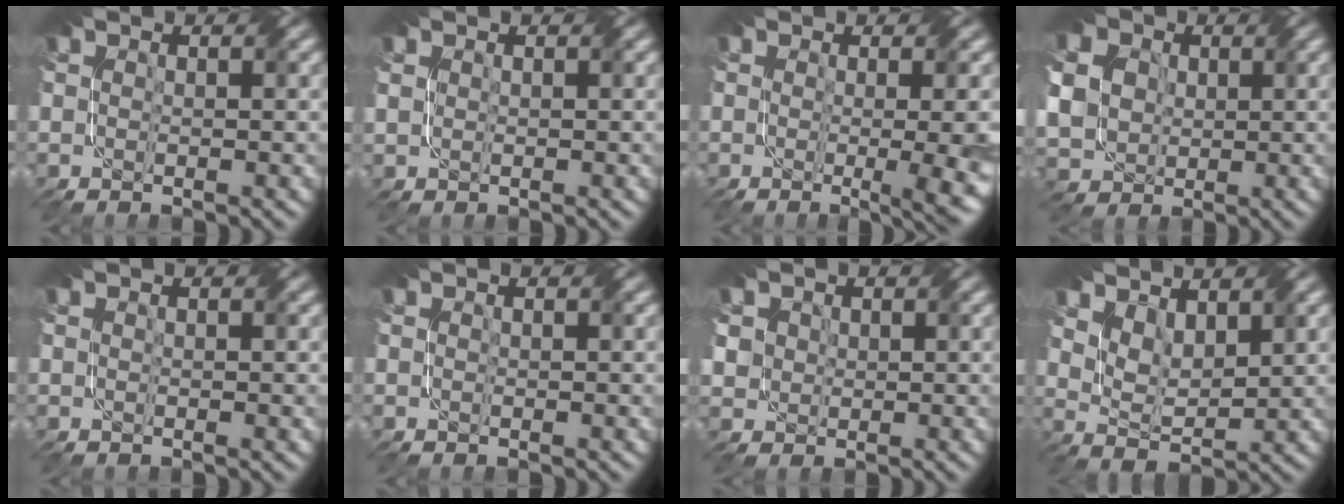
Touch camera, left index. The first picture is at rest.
{"total": 0.6, "force": [0.5, 0.3, -0.3], "torque": [-0.001, 0.002, 0.012]}
{"total": 8.1, "force": [-0.8, 3.3, 7.3], "torque": [-0.045, 0.000, -0.012]}
{"total": 9.8, "force": [2.8, 8.1, 4.7], "torque": [-0.131, 0.025, 0.050]}
{"total": 0.0}
{"total": 0.0}
{"total": 2.2, "force": [1.0, 1.9, 0.0], "torque": [-0.022, 0.003, 0.021]}
{"total": 4.2, "force": [3.1, 2.0, 2.0], "torque": [-0.048, 0.000, 0.054]}